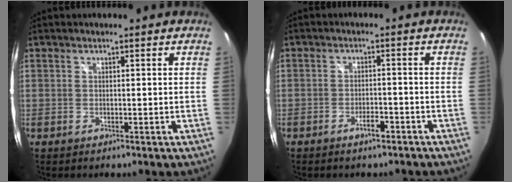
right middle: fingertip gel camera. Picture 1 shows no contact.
{"total": 3.1, "force": [-2.4, 1.2, 1.6], "torque": [-0.034, 0.001, -0.033]}